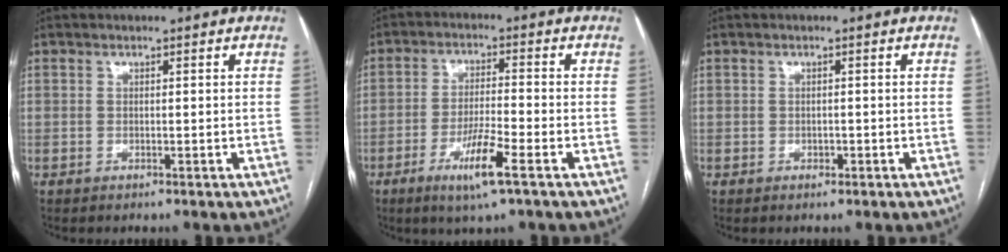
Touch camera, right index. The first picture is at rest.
{"total": 7.3, "force": [-3.8, 0.1, 6.3], "torque": [-0.120, -0.013, -0.070]}
{"total": 0.6, "force": [-0.3, 0.4, 0.3], "torque": [-0.006, 0.001, -0.004]}